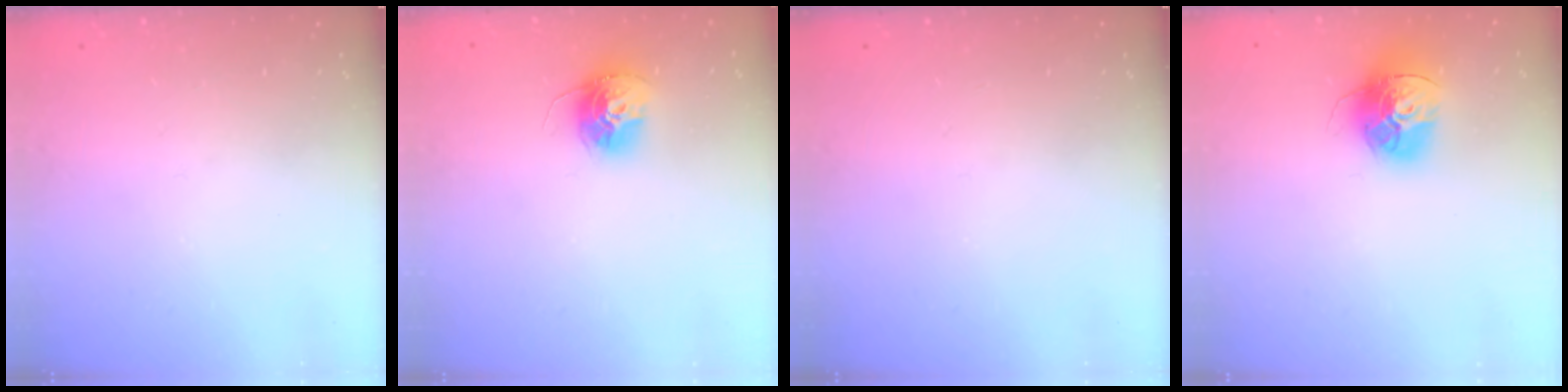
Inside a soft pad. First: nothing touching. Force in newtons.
{"total": 12.4, "press": 12.4, "slide": 1.0}
{"total": 0.0}
{"total": 15.1, "press": 15.0, "slide": 1.5}